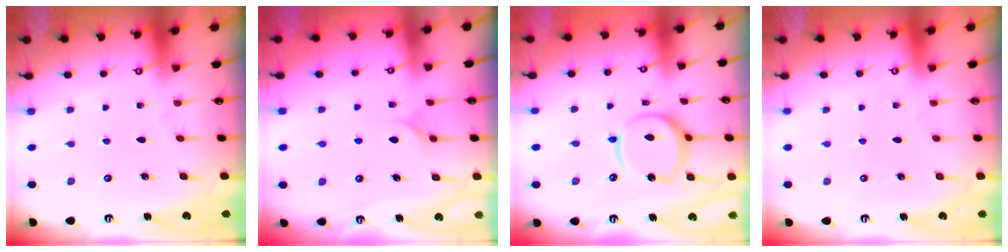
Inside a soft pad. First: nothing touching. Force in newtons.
{"total": 5.4, "press": 5.4, "slide": 0.3}
{"total": 15.8, "press": 15.7, "slide": 1.8}
{"total": 0.0}